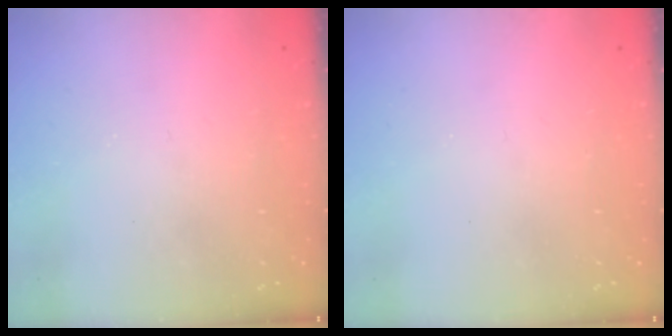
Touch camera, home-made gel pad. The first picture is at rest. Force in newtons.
{"total": 0.0}